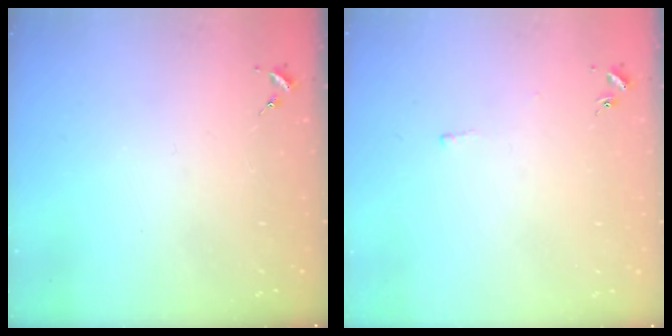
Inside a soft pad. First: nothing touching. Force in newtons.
{"total": 2.2, "press": 2.2, "slide": 0.5}